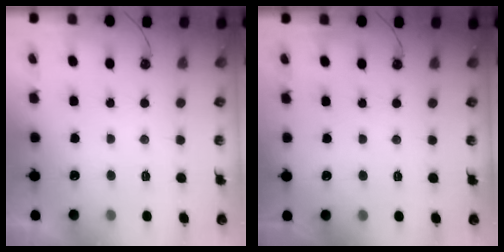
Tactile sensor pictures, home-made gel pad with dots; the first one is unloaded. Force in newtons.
{"total": 0.0}